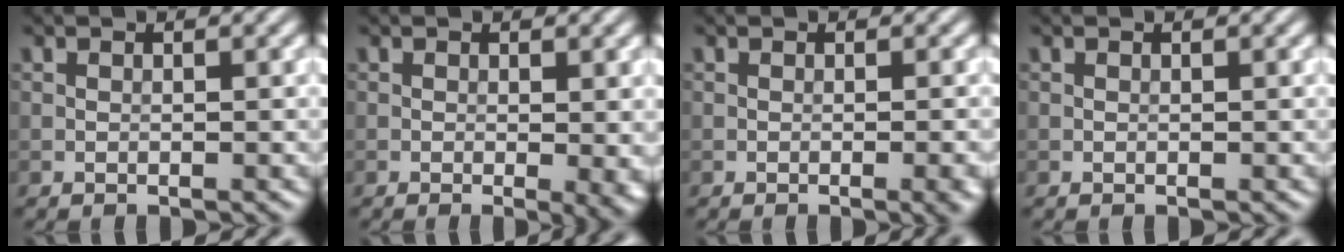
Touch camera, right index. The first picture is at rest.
{"total": 2.8, "force": [-0.4, 0.6, 2.7], "torque": [-0.033, -0.007, -0.006]}
{"total": 2.2, "force": [-0.7, 0.5, 2.0], "torque": [-0.020, 0.001, -0.011]}
{"total": 0.0}